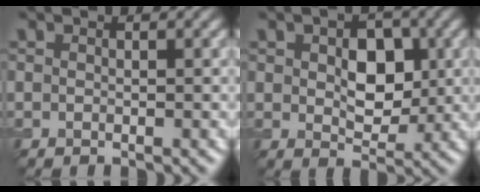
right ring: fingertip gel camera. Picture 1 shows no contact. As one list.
[{"total": 4.7, "force": [0.9, 2.9, 3.5], "torque": [-0.060, 0.000, 0.020]}]